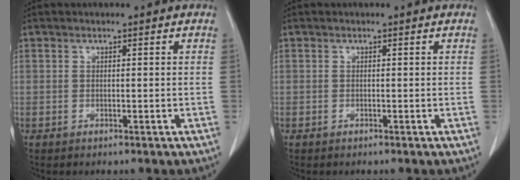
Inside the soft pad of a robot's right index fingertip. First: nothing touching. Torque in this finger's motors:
{"motor_torque": [-0.04, 0.00, 0.00, -0.01]}